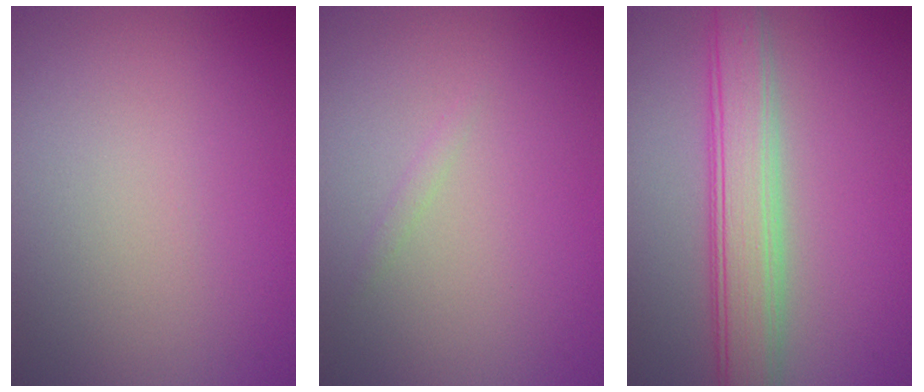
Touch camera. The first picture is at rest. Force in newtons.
{"total": 0.5, "press": 0.5, "slide": 0.0}
{"total": 6.9, "press": 6.9, "slide": 0.3}